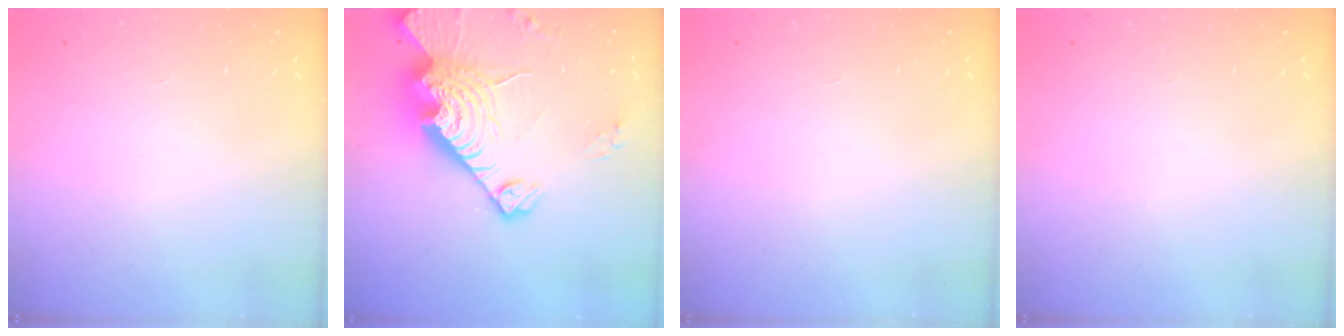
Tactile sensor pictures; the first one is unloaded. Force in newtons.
{"total": 21.7, "press": 21.6, "slide": 2.0}
{"total": 0.0}
{"total": 0.0}